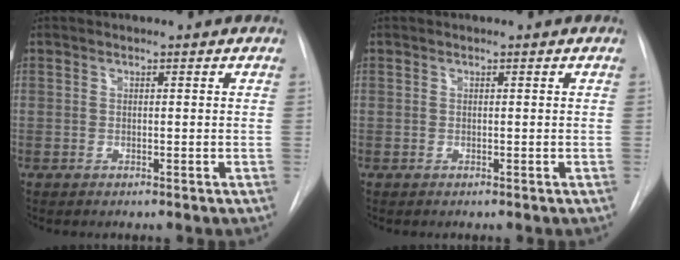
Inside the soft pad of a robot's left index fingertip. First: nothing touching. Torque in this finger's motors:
{"motor_torque": [-0.02, 0.02, -0.01, 0.00]}